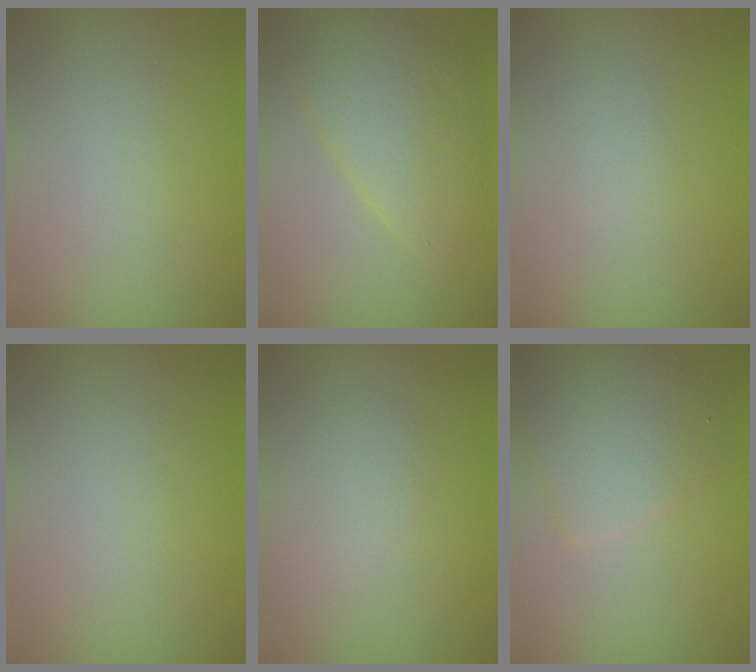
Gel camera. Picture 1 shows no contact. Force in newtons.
{"total": 4.9, "press": 4.9, "slide": 0.1}
{"total": 0.7, "press": 0.7, "slide": 0.0}
{"total": 0.0}
{"total": 1.6, "press": 1.6, "slide": 0.1}
{"total": 4.7, "press": 4.7, "slide": 0.2}